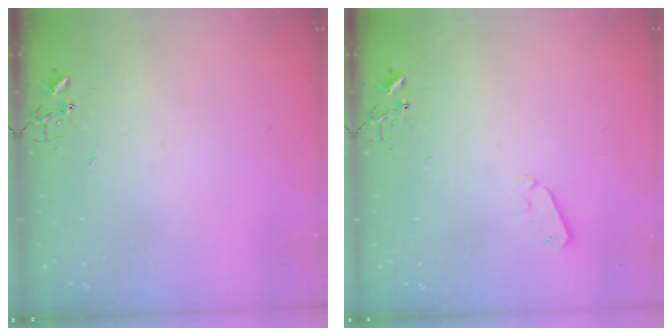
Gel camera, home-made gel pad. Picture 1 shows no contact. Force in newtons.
{"total": 4.0, "press": 3.9, "slide": 0.8}